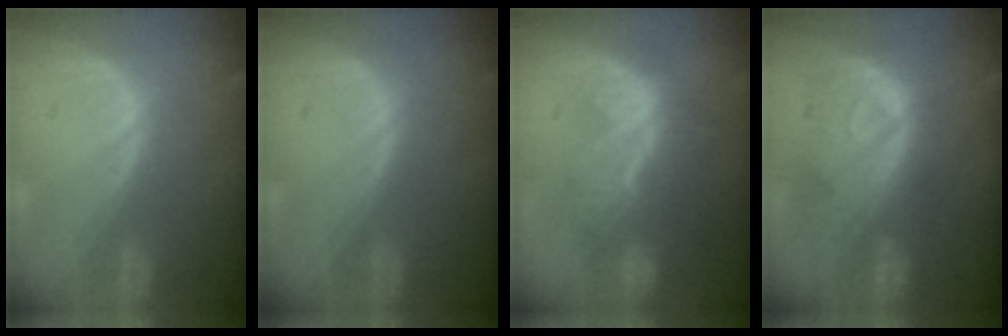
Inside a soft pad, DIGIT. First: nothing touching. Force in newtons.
{"total": 0.0}
{"total": 8.6, "press": 8.1, "slide": 3.0}
{"total": 9.8, "press": 9.1, "slide": 3.6}